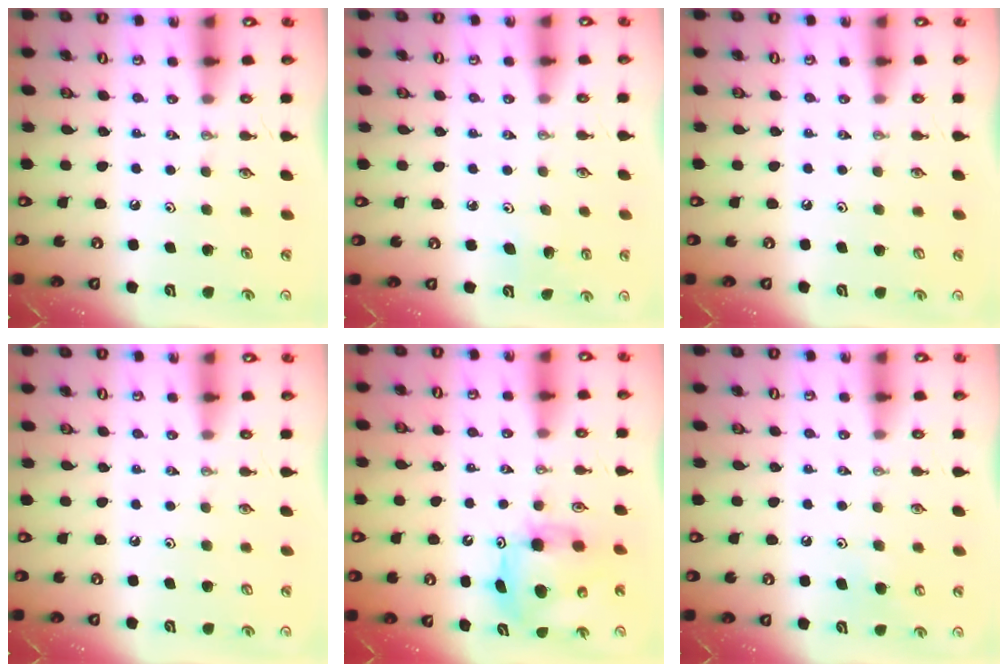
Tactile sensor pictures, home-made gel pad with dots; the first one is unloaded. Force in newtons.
{"total": 3.7, "press": 3.4, "slide": 1.4}
{"total": 1.0, "press": 0.2, "slide": 1.0}
{"total": 1.0, "press": 0.2, "slide": 1.0}
{"total": 8.4, "press": 8.3, "slide": 0.2}
{"total": 6.1, "press": 6.0, "slide": 0.8}